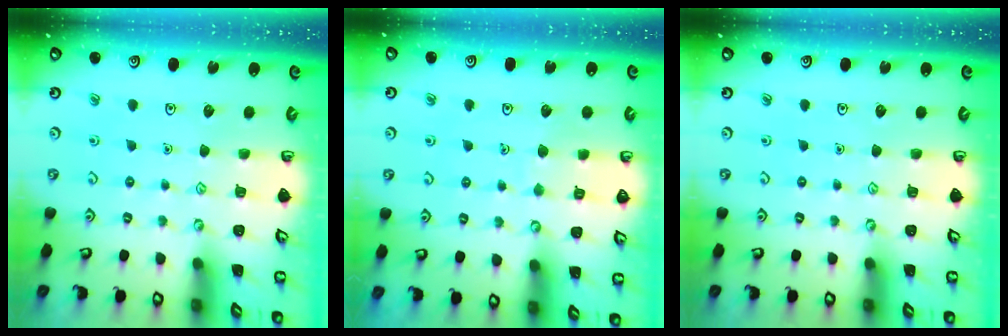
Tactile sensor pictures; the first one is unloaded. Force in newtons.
{"total": 3.9, "press": 3.9, "slide": 0.4}
{"total": 0.0}